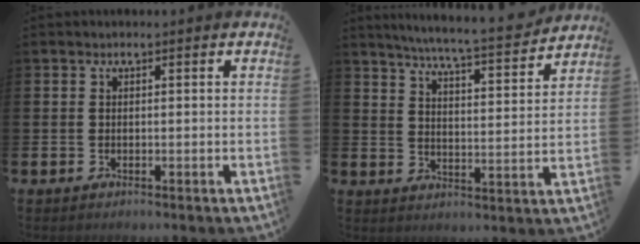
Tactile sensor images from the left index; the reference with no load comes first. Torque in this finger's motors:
{"motor_torque": [0.85, -1.24, 0.20, 0.07]}